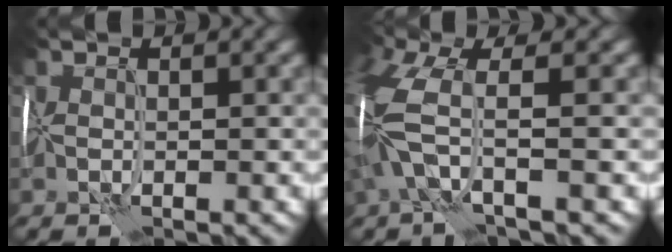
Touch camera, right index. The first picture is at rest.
{"total": 6.0, "force": [-0.8, 2.2, 5.5], "torque": [-0.156, 0.010, -0.035]}